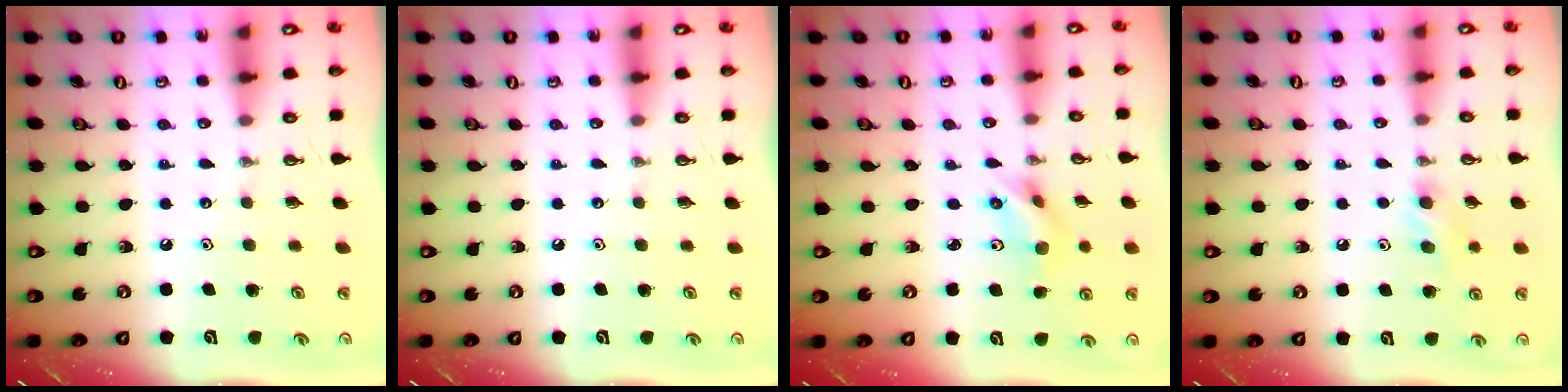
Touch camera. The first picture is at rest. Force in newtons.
{"total": 0.0}
{"total": 5.5, "press": 3.6, "slide": 4.2}
{"total": 8.6, "press": 5.2, "slide": 6.9}